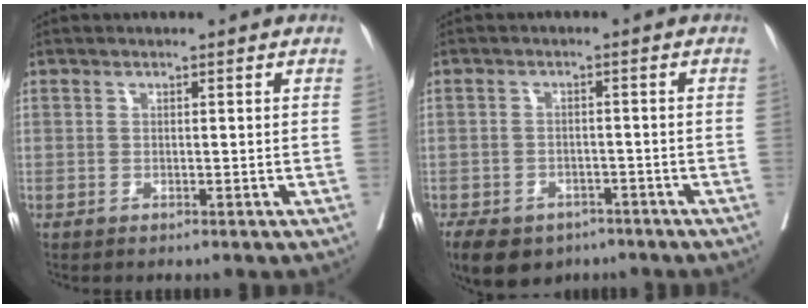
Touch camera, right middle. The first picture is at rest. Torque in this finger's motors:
{"motor_torque": [0.71, -0.78, 0.07, 0.06]}